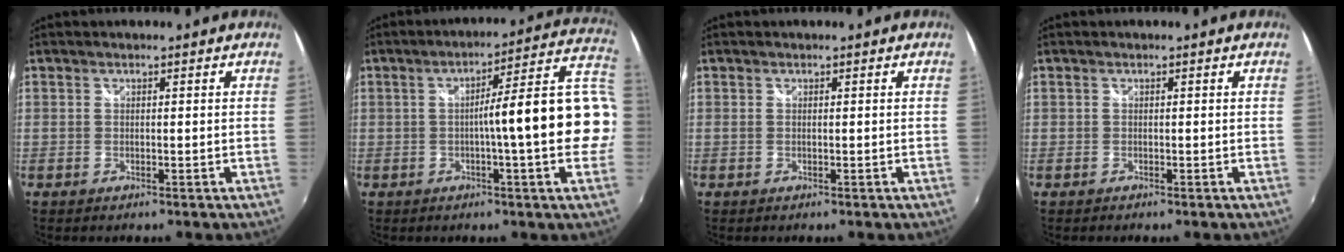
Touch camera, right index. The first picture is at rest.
{"total": 14.3, "force": [-1.3, -0.6, 14.2], "torque": [-0.161, 0.018, -0.017]}
{"total": 0.0}
{"total": 1.6, "force": [0.0, -1.3, -0.8], "torque": [0.019, -0.007, 0.002]}